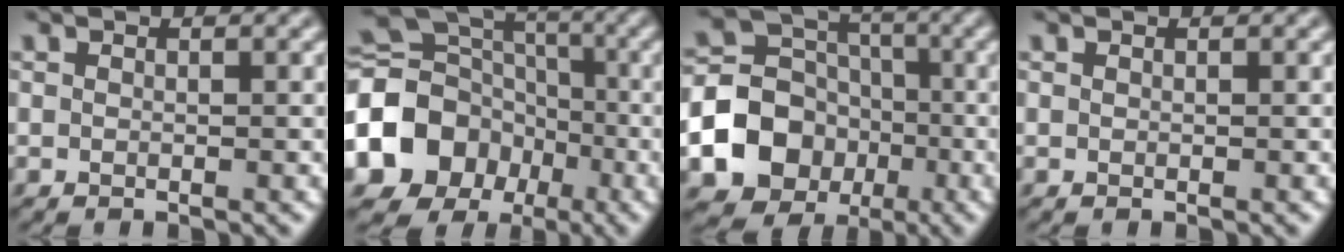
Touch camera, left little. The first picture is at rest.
{"total": 12.0, "force": [-4.1, 9.9, 5.4], "torque": [-0.128, -0.009, -0.089]}
{"total": 12.5, "force": [-4.1, 10.9, 4.4], "torque": [-0.090, -0.025, -0.096]}
{"total": 0.0}